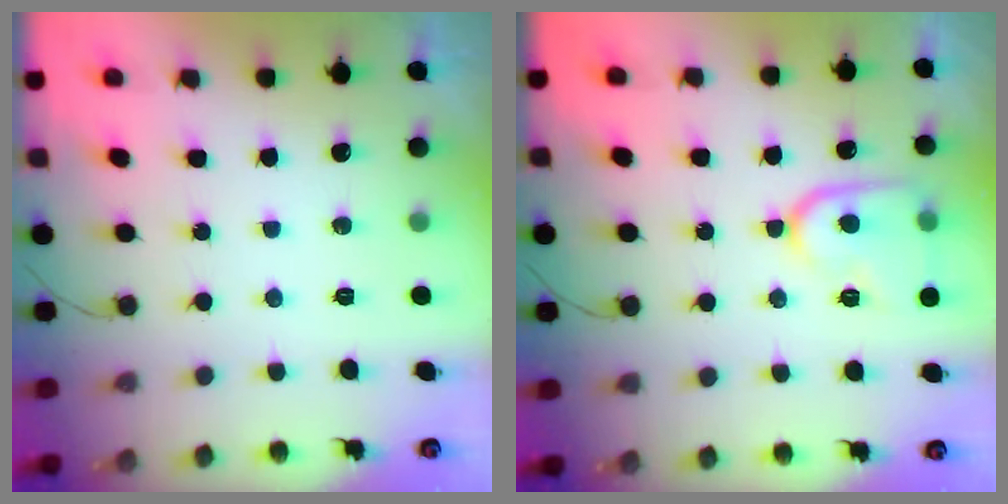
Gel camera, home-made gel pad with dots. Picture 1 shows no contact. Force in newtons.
{"total": 12.0, "press": 12.0, "slide": 1.0}